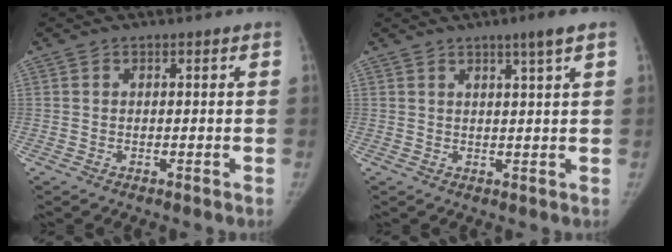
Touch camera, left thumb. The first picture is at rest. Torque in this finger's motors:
{"motor_torque": [-0.01, 0.01, 0.00, 0.00, 0.03]}